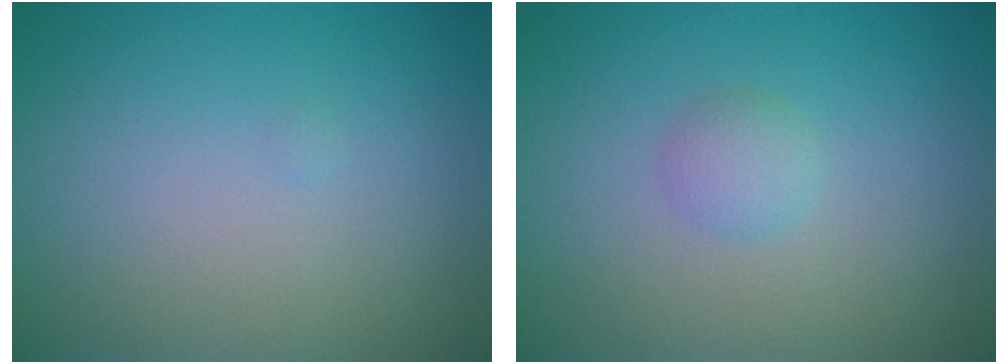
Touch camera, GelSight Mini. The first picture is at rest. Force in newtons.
{"total": 1.4, "press": 1.4, "slide": 0.0}